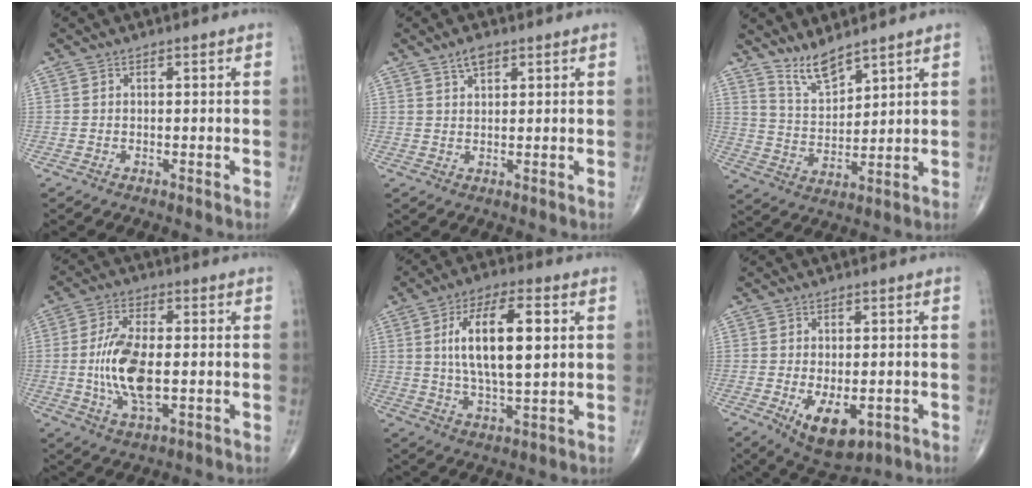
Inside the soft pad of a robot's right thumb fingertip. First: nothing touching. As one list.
[{"total": 2.9, "force": [1.8, 1.4, 1.7], "torque": [-0.026, -0.005, 0.034]}, {"total": 6.5, "force": [5.6, 1.5, 2.9], "torque": [-0.048, -0.050, 0.119]}, {"total": 12.2, "force": [-0.9, 5.6, 10.8], "torque": [-0.214, -0.002, -0.017]}, {"total": 15.3, "force": [3.1, 5.9, 13.7], "torque": [-0.231, -0.001, 0.054]}, {"total": 9.4, "force": [-2.8, 4.9, 7.4], "torque": [-0.105, -0.007, -0.029]}]